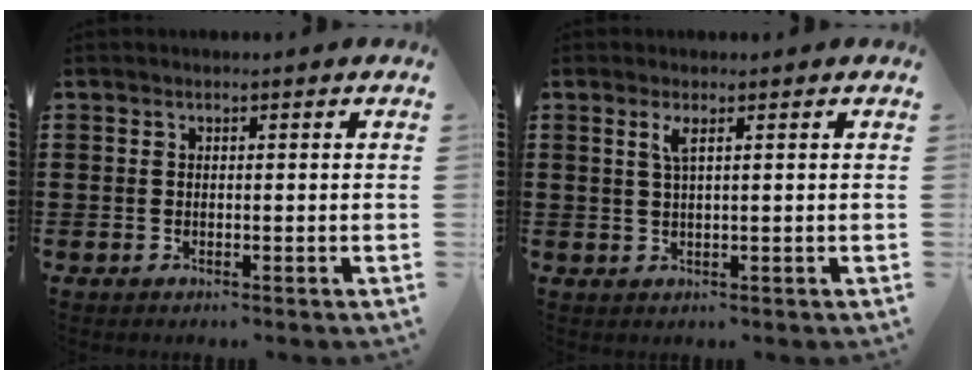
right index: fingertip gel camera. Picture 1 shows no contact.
{"total": 2.0, "force": [0.8, 0.1, 1.8], "torque": [-0.039, 0.001, 0.013]}